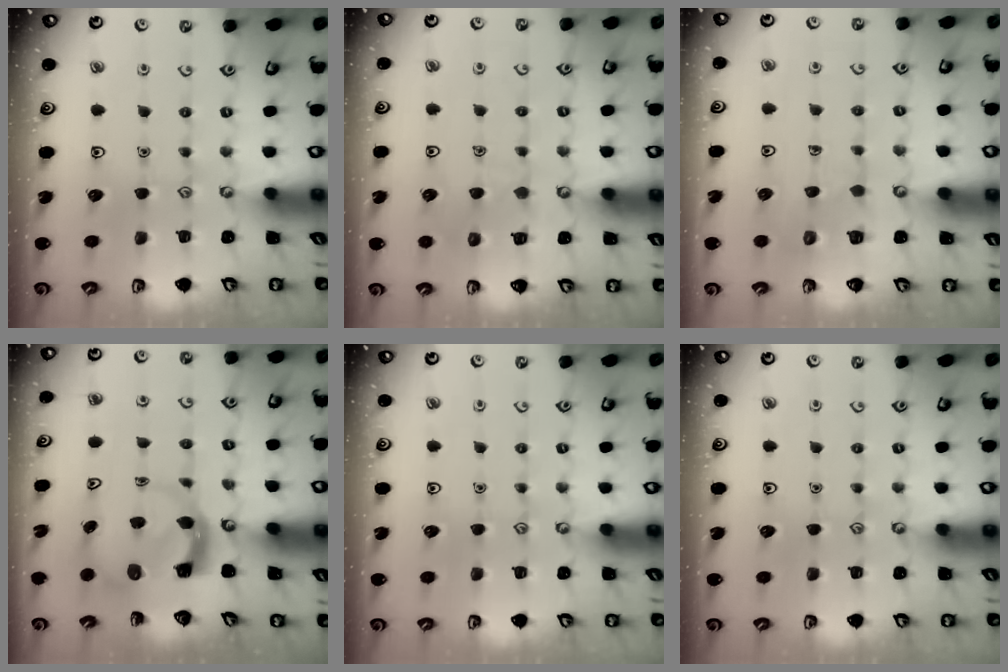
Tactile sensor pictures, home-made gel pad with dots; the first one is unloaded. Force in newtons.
{"total": 5.6, "press": 5.6, "slide": 0.3}
{"total": 5.5, "press": 5.4, "slide": 0.5}
{"total": 3.6, "press": 3.6, "slide": 0.5}
{"total": 0.0}
{"total": 0.0}